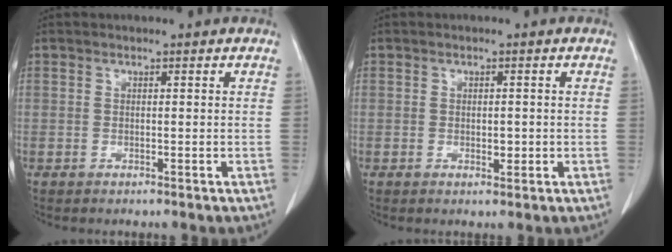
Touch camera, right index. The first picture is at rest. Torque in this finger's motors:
{"motor_torque": [-0.05, 0.00, 0.00, -0.01]}